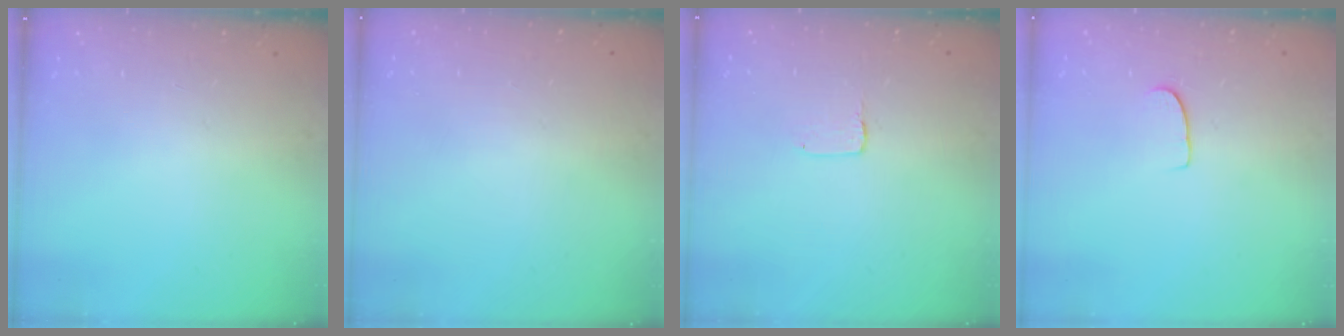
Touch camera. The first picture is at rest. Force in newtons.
{"total": 0.5, "press": 0.5, "slide": 0.1}
{"total": 1.0, "press": 1.0, "slide": 0.1}
{"total": 4.7, "press": 4.7, "slide": 0.3}